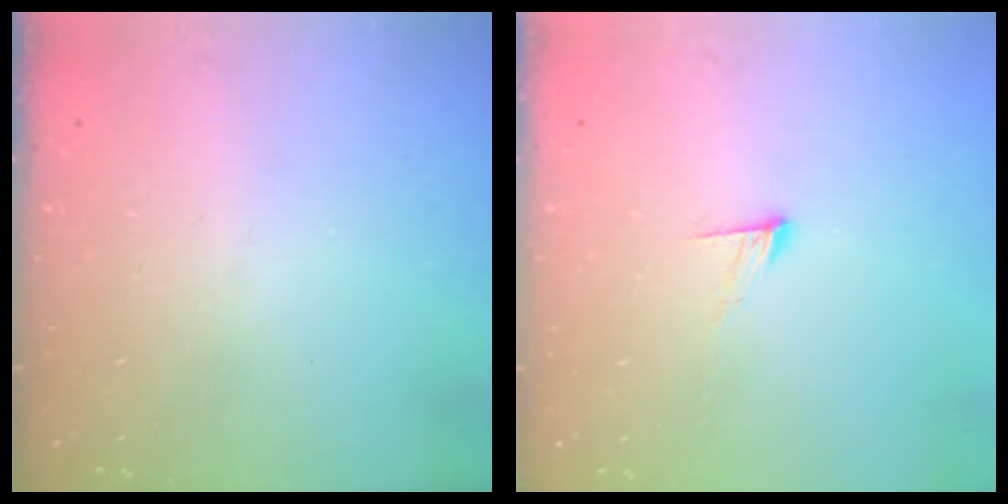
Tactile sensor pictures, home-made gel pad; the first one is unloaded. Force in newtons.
{"total": 6.8, "press": 6.8, "slide": 0.6}